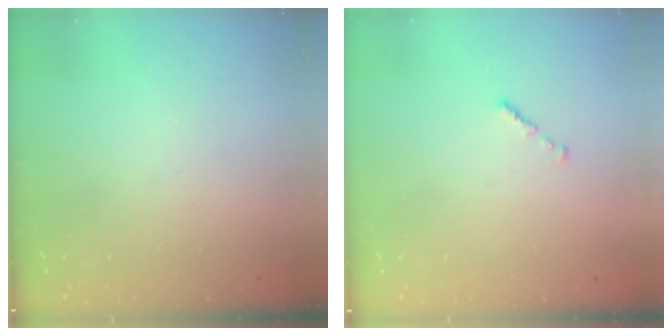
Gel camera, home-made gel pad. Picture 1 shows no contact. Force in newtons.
{"total": 0.7, "press": 0.6, "slide": 0.4}